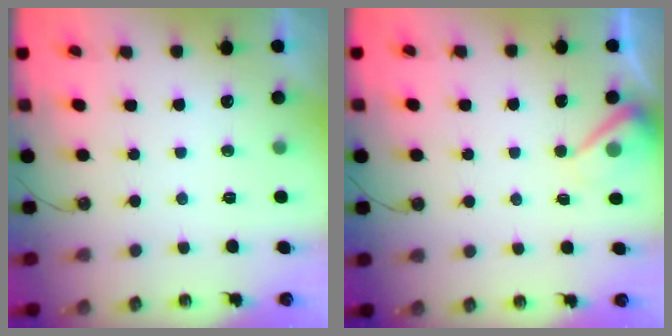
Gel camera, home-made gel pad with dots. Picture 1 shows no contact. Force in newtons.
{"total": 5.7, "press": 5.6, "slide": 1.1}